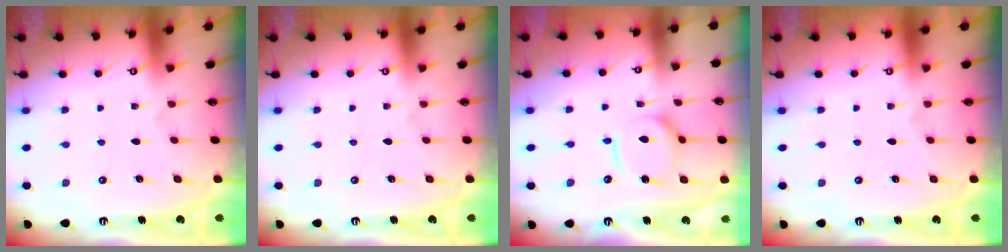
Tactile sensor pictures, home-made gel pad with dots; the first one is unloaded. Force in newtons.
{"total": 0.0}
{"total": 12.1, "press": 12.0, "slide": 1.4}
{"total": 0.0}